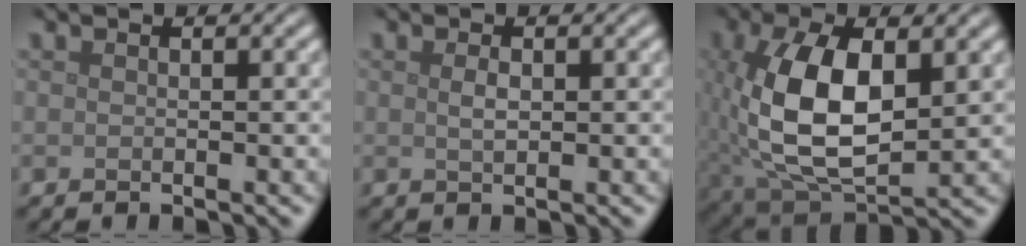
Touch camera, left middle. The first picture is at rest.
{"total": 1.1, "force": [0.2, 0.5, 1.0], "torque": [-0.023, -0.001, 0.006]}
{"total": 10.0, "force": [0.8, 5.4, 8.4], "torque": [-0.185, -0.010, 0.024]}